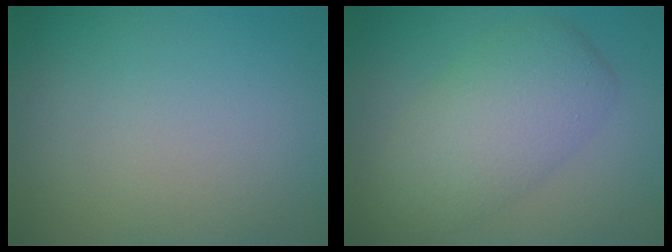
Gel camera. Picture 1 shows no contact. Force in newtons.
{"total": 6.2, "press": 6.2, "slide": 0.3}